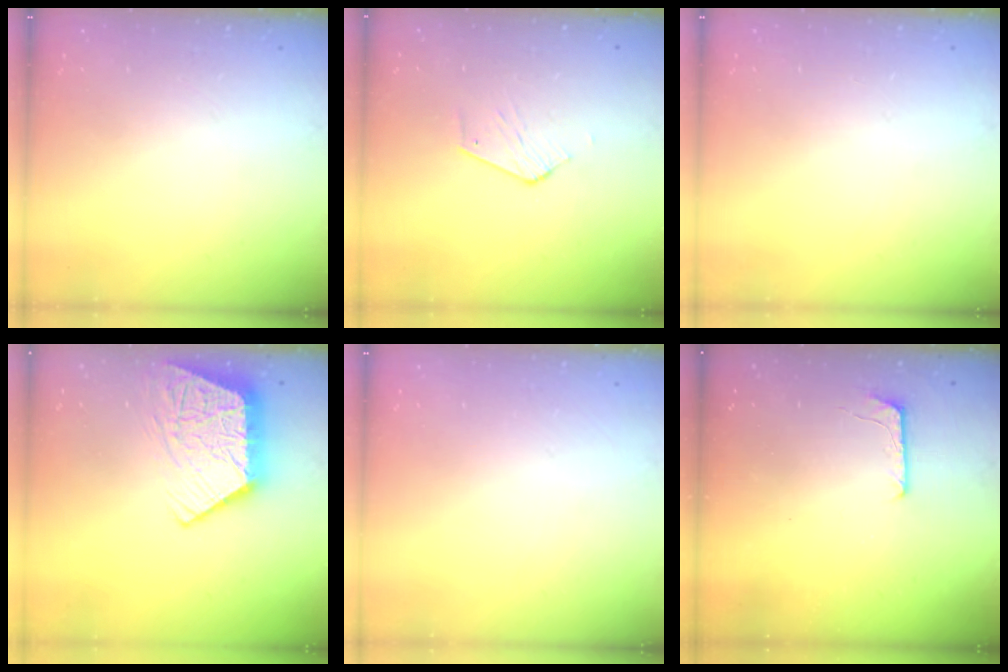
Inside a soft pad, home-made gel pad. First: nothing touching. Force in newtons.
{"total": 3.0, "press": 3.0, "slide": 0.1}
{"total": 0.0}
{"total": 14.3, "press": 14.2, "slide": 1.2}
{"total": 0.0}
{"total": 5.3, "press": 5.3, "slide": 0.5}